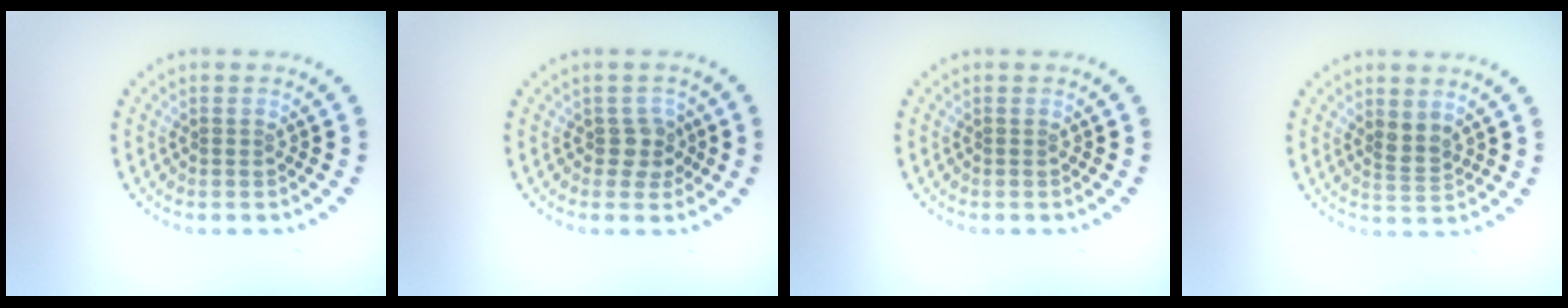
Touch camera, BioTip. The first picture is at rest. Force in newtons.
{"total": 1.9, "press": 1.7, "slide": 0.9}
{"total": 0.0}
{"total": 1.7, "press": 1.5, "slide": 0.9}